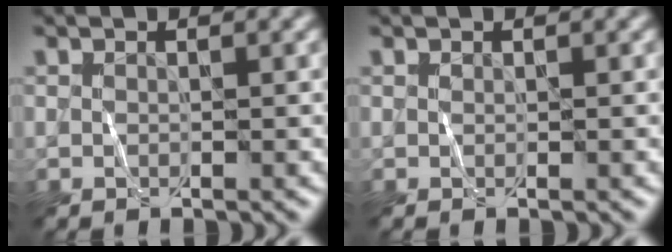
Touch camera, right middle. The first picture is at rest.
{"total": 0.0}